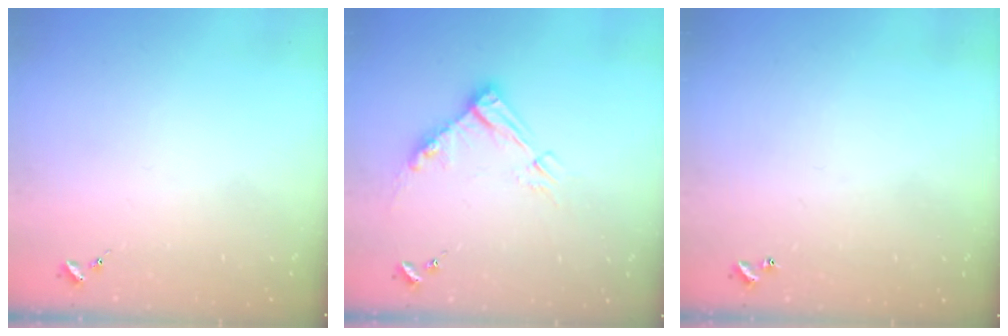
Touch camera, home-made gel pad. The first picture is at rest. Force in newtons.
{"total": 10.5, "press": 10.4, "slide": 1.2}
{"total": 0.9, "press": 0.9, "slide": 0.2}